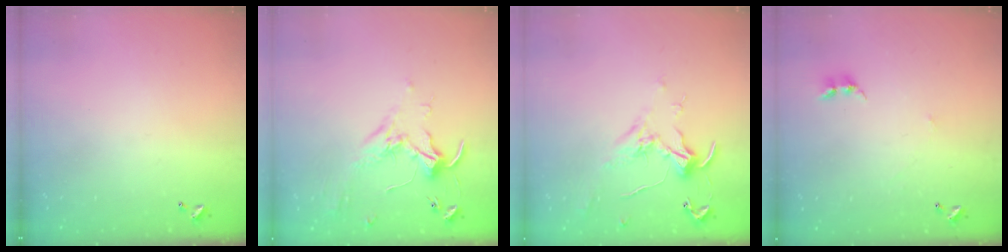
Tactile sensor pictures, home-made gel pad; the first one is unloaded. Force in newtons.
{"total": 1.8, "press": 1.8, "slide": 0.4}
{"total": 0.7, "press": 0.3, "slide": 0.7}
{"total": 2.6, "press": 2.6, "slide": 0.3}